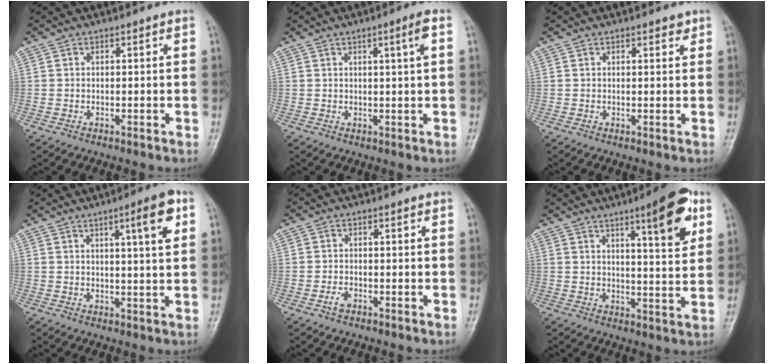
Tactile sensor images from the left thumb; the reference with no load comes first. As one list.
[{"total": 3.4, "force": [1.1, -0.3, 3.2], "torque": [-0.055, 0.000, 0.019]}, {"total": 1.7, "force": [1.1, 0.6, 1.1], "torque": [-0.010, -0.004, 0.012]}, {"total": 7.3, "force": [3.1, 0.9, 6.6], "torque": [-0.092, -0.012, 0.042]}, {"total": 1.8, "force": [-1.0, 0.9, 1.2], "torque": [-0.024, 0.008, -0.018]}, {"total": 11.9, "force": [5.8, 2.6, 10.0], "torque": [-0.123, -0.024, 0.077]}]